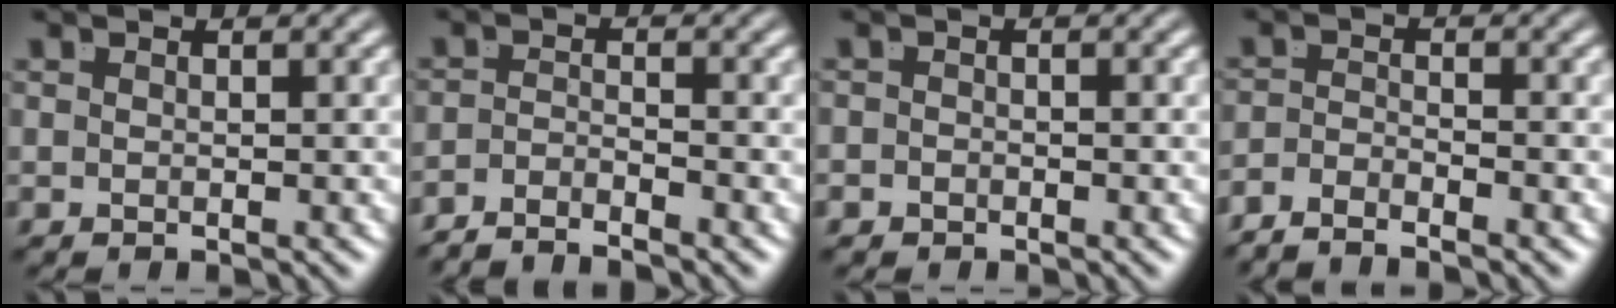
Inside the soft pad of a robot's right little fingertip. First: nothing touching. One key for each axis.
{"total": 3.3, "fx": -3.2, "fy": 0.1, "fz": 0.5, "tx": -0.004, "ty": -0.012, "tz": -0.054}
{"total": 1.2, "fx": -1.1, "fy": 0.5, "fz": -0.2, "tx": -0.002, "ty": -0.015, "tz": -0.013}
{"total": 2.9, "fx": -2.8, "fy": 0.2, "fz": 0.7, "tx": -0.011, "ty": -0.011, "tz": -0.047}